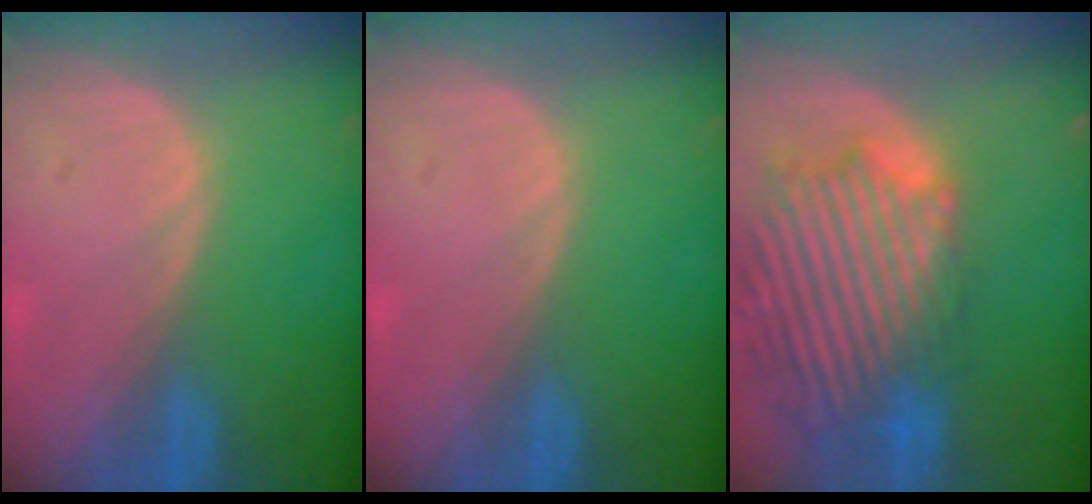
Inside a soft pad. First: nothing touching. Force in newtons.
{"total": 0.0}
{"total": 14.6, "press": 12.4, "slide": 7.6}